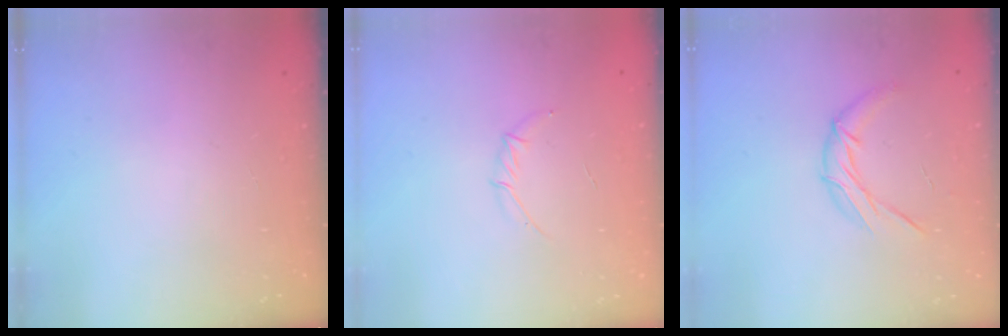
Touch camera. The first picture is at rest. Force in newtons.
{"total": 4.1, "press": 3.9, "slide": 1.0}
{"total": 8.8, "press": 8.8, "slide": 0.4}